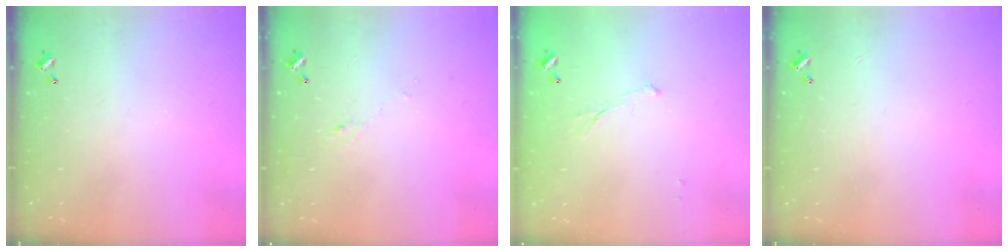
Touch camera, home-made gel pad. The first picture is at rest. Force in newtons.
{"total": 0.6, "press": 0.2, "slide": 0.5}
{"total": 4.3, "press": 4.2, "slide": 0.9}
{"total": 0.0}